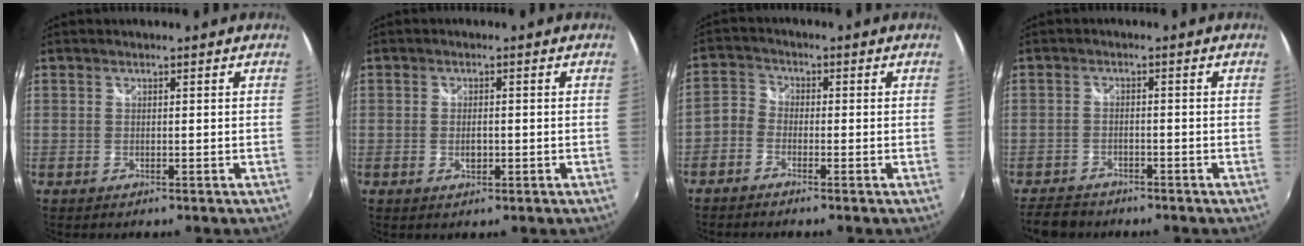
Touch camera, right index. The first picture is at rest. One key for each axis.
{"total": 2.3, "fx": -0.5, "fy": 1.3, "fz": 1.8, "tx": -0.031, "ty": -0.002, "tz": -0.009}
{"total": 3.3, "fx": -2.1, "fy": 2.3, "fz": 1.1, "tx": -0.030, "ty": 0.010, "tz": -0.049}
{"total": 6.2, "fx": -5.3, "fy": 2.7, "fz": 1.9, "tx": -0.058, "ty": -0.005, "tz": -0.087}